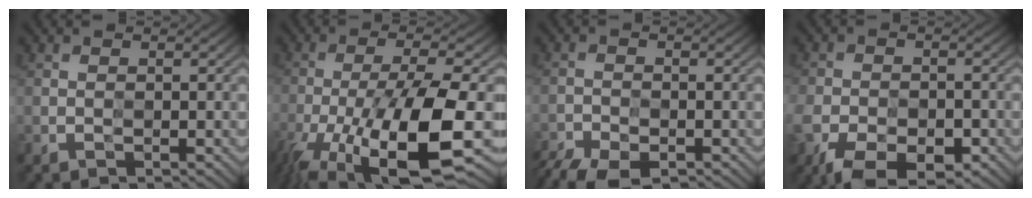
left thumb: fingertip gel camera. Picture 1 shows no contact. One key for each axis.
{"total": 16.2, "fx": -8.5, "fy": 4.3, "fz": 13.1, "tx": -0.260, "ty": -0.031, "tz": -0.143}
{"total": 6.6, "fx": -5.6, "fy": 2.1, "fz": 2.8, "tx": -0.056, "ty": -0.020, "tz": -0.100}
{"total": 8.6, "fx": -5.8, "fy": 4.4, "fz": 4.7, "tx": -0.099, "ty": -0.023, "tz": -0.100}